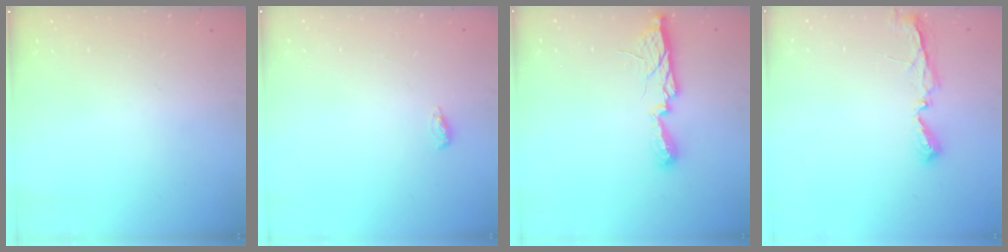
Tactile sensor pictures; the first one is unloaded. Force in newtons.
{"total": 3.8, "press": 3.6, "slide": 1.2}
{"total": 9.7, "press": 9.7, "slide": 0.9}
{"total": 5.8, "press": 5.8, "slide": 0.3}